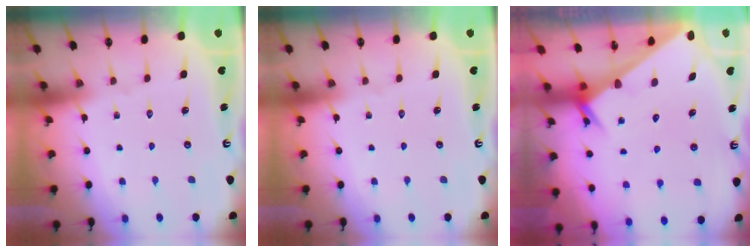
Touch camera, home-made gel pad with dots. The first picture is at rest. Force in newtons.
{"total": 0.0}
{"total": 2.1, "press": 2.1, "slide": 0.1}